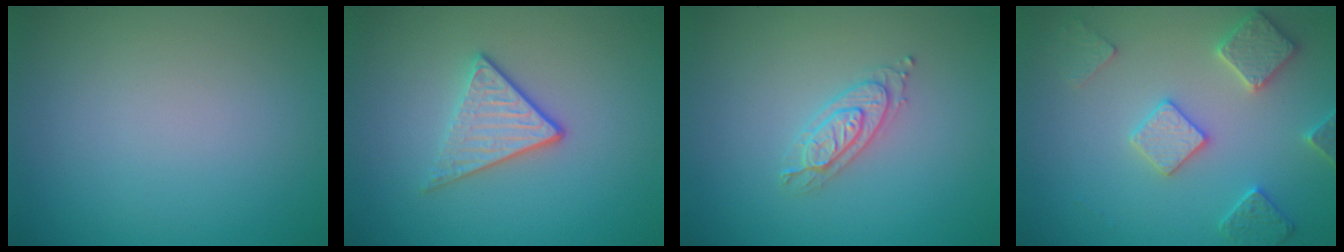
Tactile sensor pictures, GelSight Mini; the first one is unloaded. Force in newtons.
{"total": 3.2, "press": 2.7, "slide": 1.8}
{"total": 2.1, "press": 2.1, "slide": 0.2}
{"total": 3.7, "press": 3.6, "slide": 0.8}